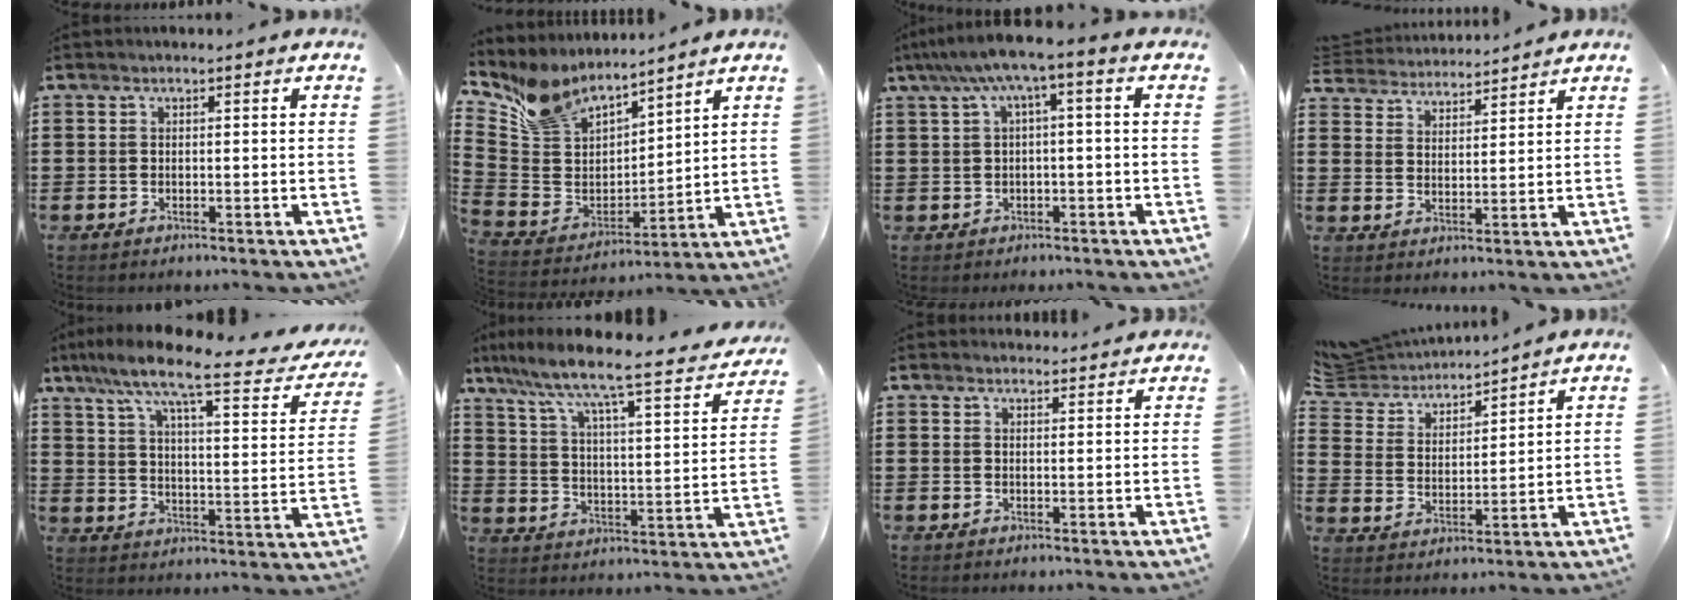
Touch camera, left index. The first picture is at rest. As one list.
[{"total": 8.2, "force": [7.2, 3.5, 1.9], "torque": [-0.087, -0.042, 0.132]}, {"total": 4.7, "force": [0.1, 0.6, 4.7], "torque": [-0.096, -0.006, -0.008]}, {"total": 4.0, "force": [3.9, 0.5, -0.2], "torque": [-0.016, -0.023, 0.068]}, {"total": 9.6, "force": [7.2, 0.7, 6.3], "torque": [-0.133, -0.051, 0.109]}, {"total": 6.4, "force": [5.6, -0.4, 3.0], "torque": [-0.086, -0.059, 0.083]}, {"total": 2.0, "force": [1.9, 0.4, -0.1], "torque": [-0.003, -0.001, 0.038]}, {"total": 4.8, "force": [4.6, 1.3, 0.5], "torque": [-0.047, -0.031, 0.075]}]